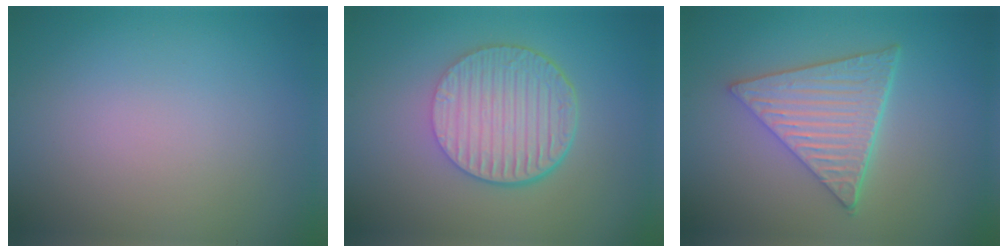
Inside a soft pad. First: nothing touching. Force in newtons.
{"total": 6.7, "press": 4.6, "slide": 4.9}
{"total": 6.1, "press": 4.5, "slide": 4.1}